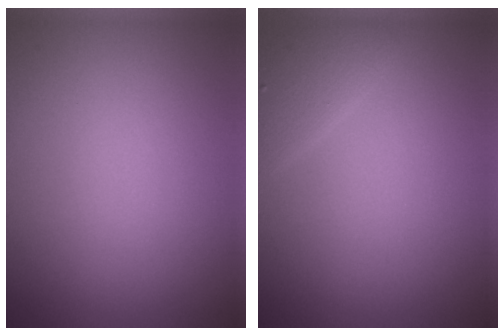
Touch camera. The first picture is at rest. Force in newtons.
{"total": 1.4, "press": 1.4, "slide": 0.1}